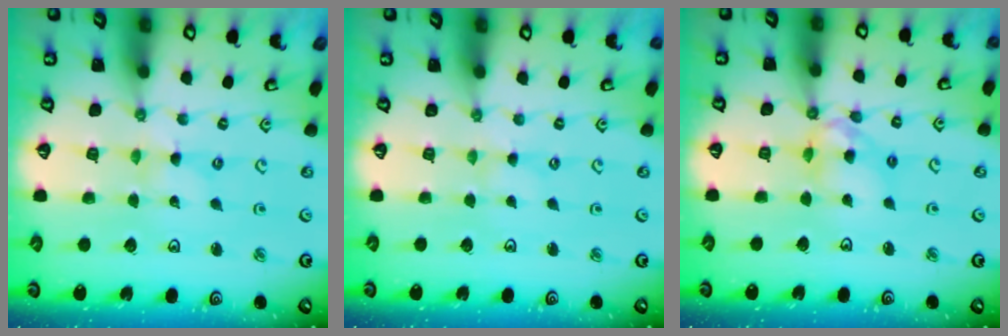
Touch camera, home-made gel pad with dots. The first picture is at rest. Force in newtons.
{"total": 0.0}
{"total": 9.8, "press": 9.7, "slide": 1.1}